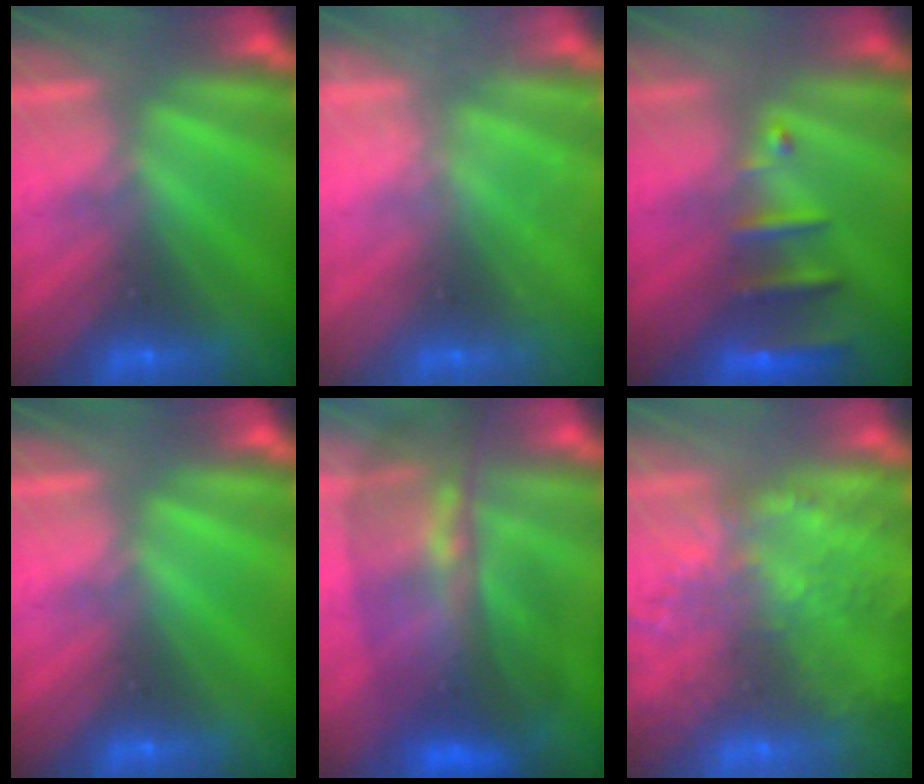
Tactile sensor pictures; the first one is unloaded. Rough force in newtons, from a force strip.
{"total": 2.2}
{"total": 2.7}
{"total": 0.0}
{"total": 8.7}
{"total": 5.6}